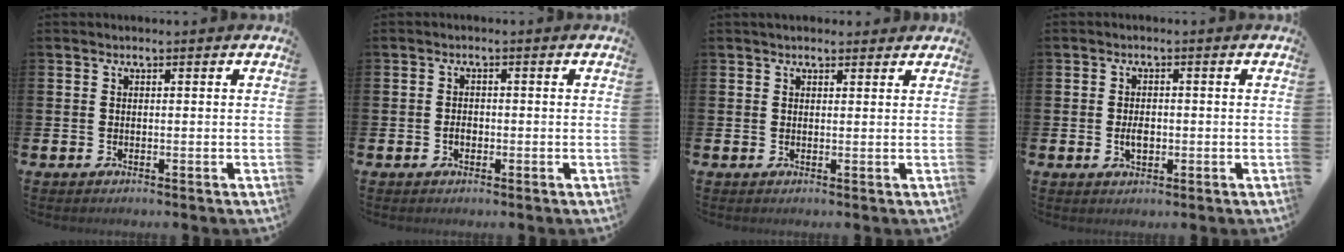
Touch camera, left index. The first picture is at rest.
{"total": 1.4, "force": [-0.4, 1.0, 0.9], "torque": [-0.010, 0.001, -0.012]}
{"total": 1.8, "force": [1.7, 0.7, 0.3], "torque": [0.006, -0.003, 0.028]}
{"total": 2.4, "force": [-0.4, 1.5, 1.9], "torque": [-0.020, -0.003, -0.011]}